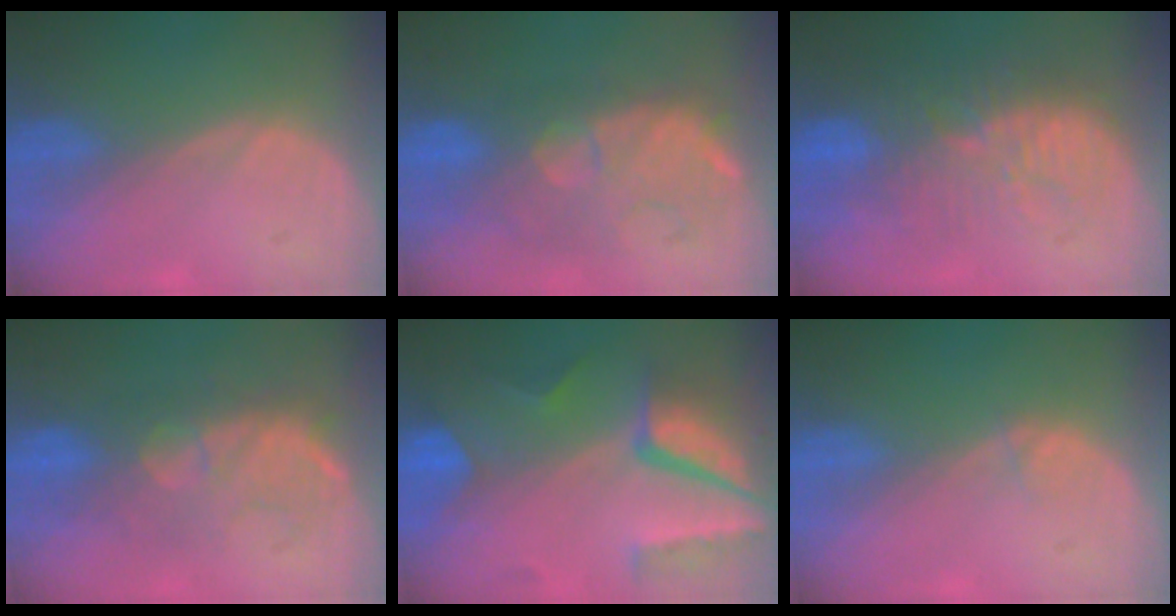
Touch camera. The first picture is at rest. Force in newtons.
{"total": 9.8, "press": 9.5, "slide": 2.7}
{"total": 11.1, "press": 10.0, "slide": 4.6}
{"total": 8.3, "press": 8.3, "slide": 0.1}
{"total": 10.1, "press": 8.5, "slide": 5.5}
{"total": 0.5, "press": 0.5, "slide": 0.1}